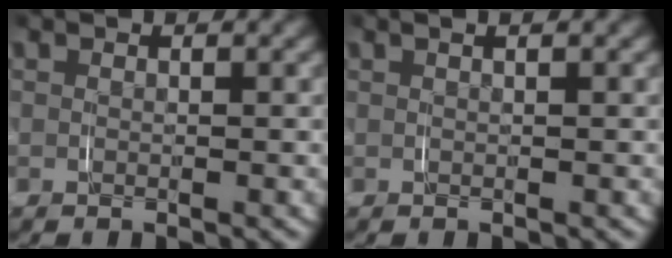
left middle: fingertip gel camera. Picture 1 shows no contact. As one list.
[{"total": 1.6, "force": [1.0, 0.3, 1.2], "torque": [-0.007, 0.014, 0.011]}]